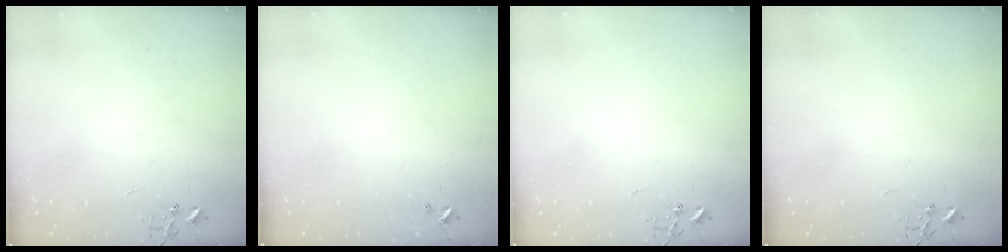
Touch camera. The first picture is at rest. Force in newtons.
{"total": 0.0}
{"total": 0.0}
{"total": 0.0}